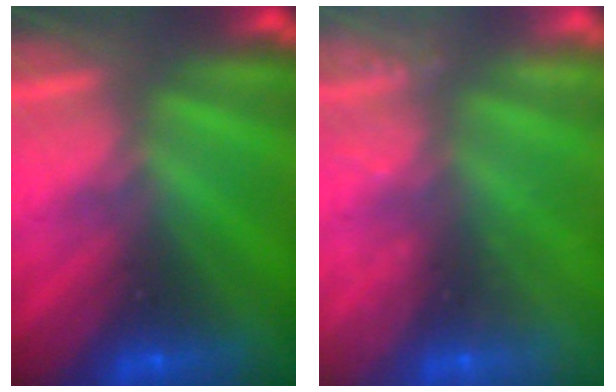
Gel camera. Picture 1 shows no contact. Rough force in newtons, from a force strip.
{"total": 2.4}